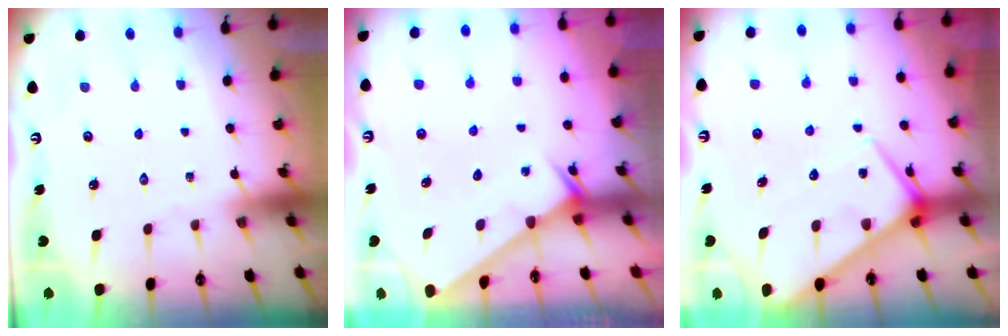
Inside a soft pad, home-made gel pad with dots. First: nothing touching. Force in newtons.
{"total": 2.1, "press": 2.1, "slide": 0.1}
{"total": 8.1, "press": 8.1, "slide": 0.7}